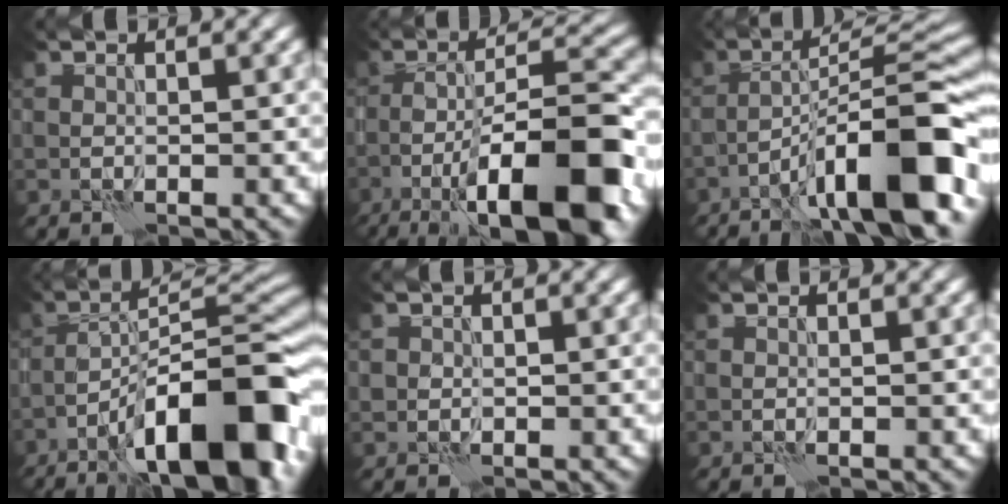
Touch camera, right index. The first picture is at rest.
{"total": 13.9, "force": [-6.9, 3.6, 11.5], "torque": [-0.180, 0.010, -0.106]}
{"total": 12.6, "force": [-6.5, 2.5, 10.4], "torque": [-0.149, 0.025, -0.106]}
{"total": 14.5, "force": [-8.2, 3.9, 11.3], "torque": [-0.169, 0.018, -0.134]}
{"total": 0.7, "force": [0.1, 0.7, 0.0], "torque": [0.006, -0.002, -0.001]}
{"total": 0.0}